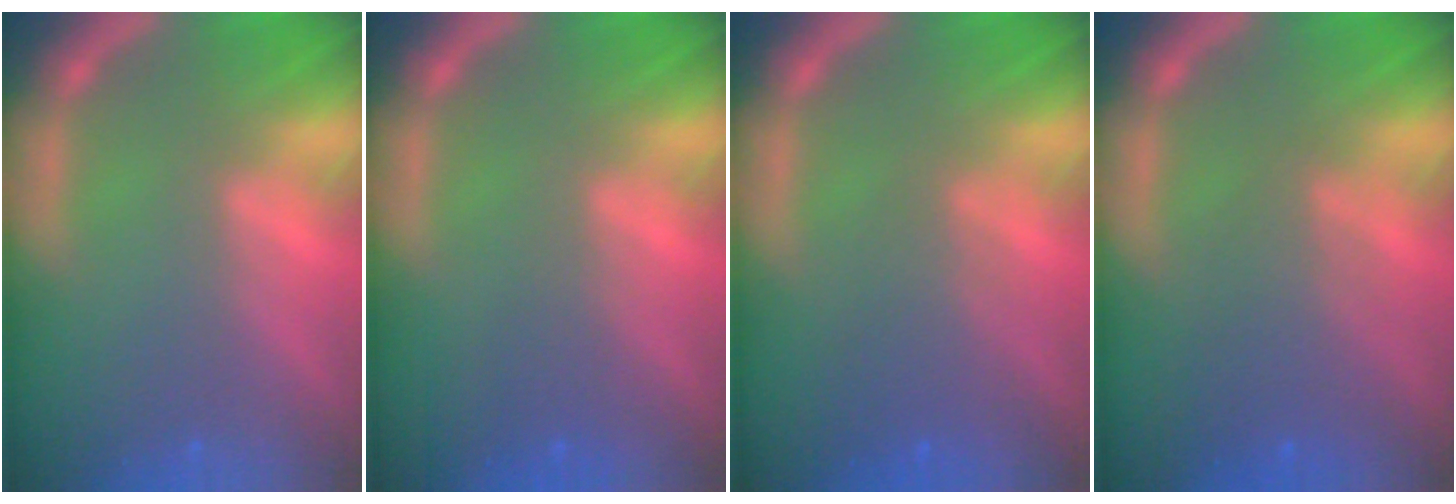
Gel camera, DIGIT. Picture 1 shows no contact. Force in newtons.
{"total": 1.5}
{"total": 3.1}
{"total": 4.0}